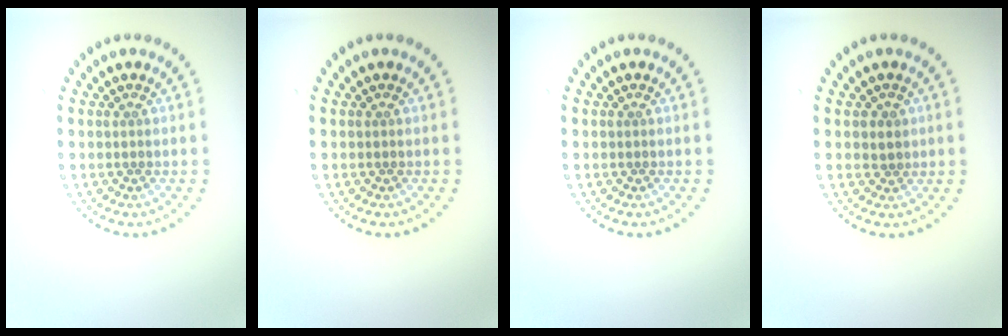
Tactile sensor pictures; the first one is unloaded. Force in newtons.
{"total": 0.0}
{"total": 0.0}
{"total": 1.0, "press": 0.8, "slide": 0.7}